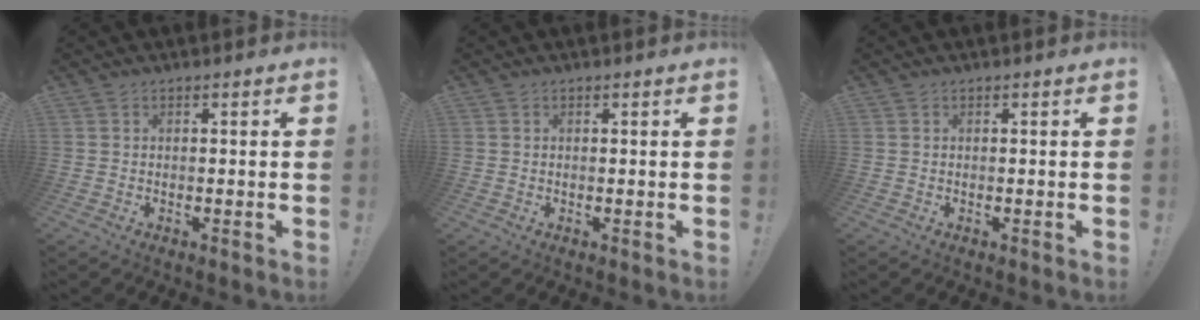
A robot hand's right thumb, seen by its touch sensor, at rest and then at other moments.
{"total": 1.1, "force": [0.3, 1.0, -0.1], "torque": [0.003, -0.002, 0.005]}
{"total": 0.0}